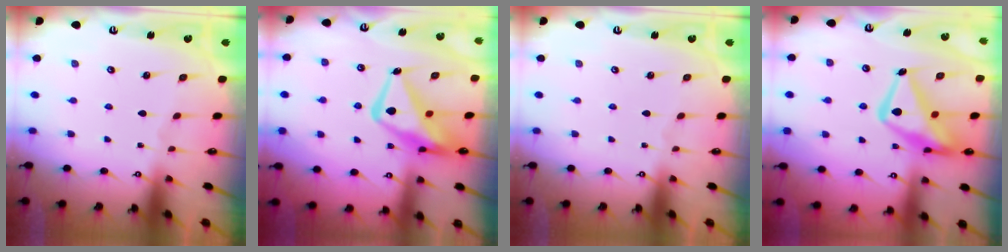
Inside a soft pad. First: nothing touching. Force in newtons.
{"total": 15.2, "press": 15.1, "slide": 1.6}
{"total": 0.0}
{"total": 17.1, "press": 17.1, "slide": 1.7}